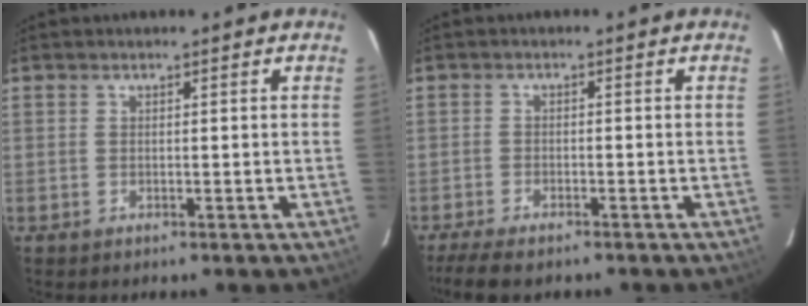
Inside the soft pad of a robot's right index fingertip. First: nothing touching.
{"total": 7.1, "force": [-5.8, 2.0, 3.6], "torque": [-0.095, -0.024, -0.103]}